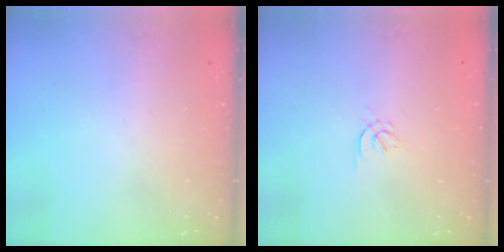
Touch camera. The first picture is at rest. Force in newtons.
{"total": 1.5, "press": 1.4, "slide": 0.6}